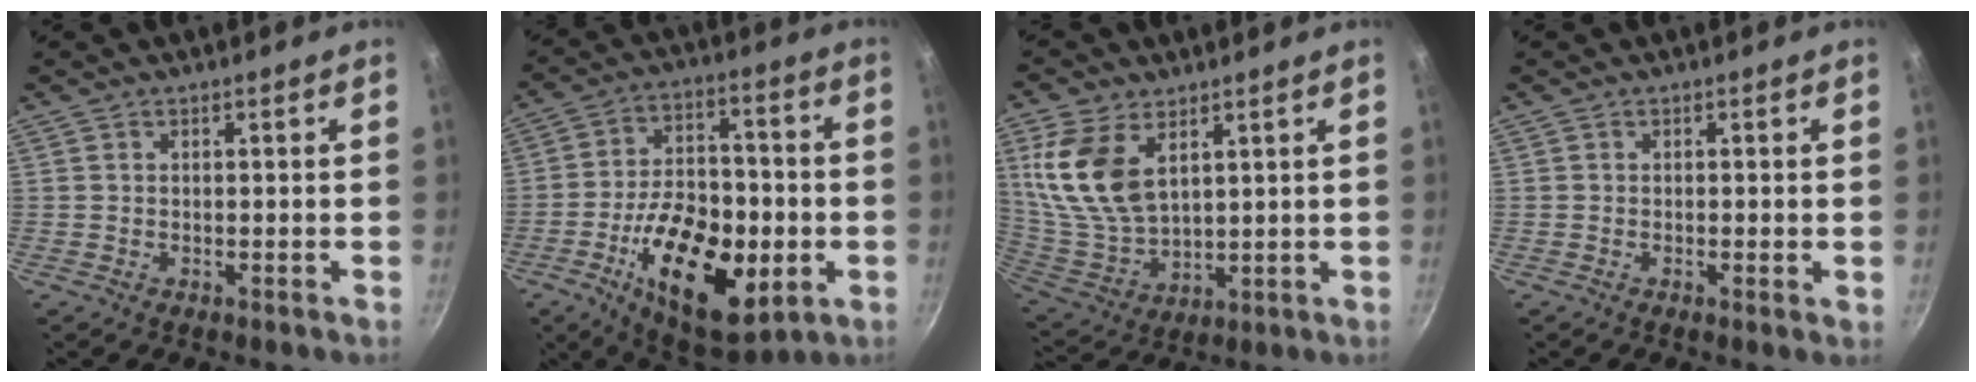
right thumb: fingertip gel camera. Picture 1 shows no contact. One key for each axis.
{"total": 23.1, "fx": -6.6, "fy": 12.1, "fz": 18.6, "tx": -0.269, "ty": 0.021, "tz": -0.099}
{"total": 15.0, "fx": 5.6, "fy": 8.7, "fz": 10.8, "tx": -0.212, "ty": -0.029, "tz": 0.126}
{"total": 1.0, "fx": -0.2, "fy": 0.3, "fz": 1.0, "tx": -0.015, "ty": -0.002, "tz": -0.005}